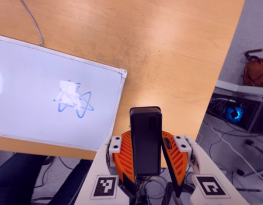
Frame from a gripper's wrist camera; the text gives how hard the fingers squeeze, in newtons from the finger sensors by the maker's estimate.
{"total": 5.0, "left": 4.6, "right": 5.4}